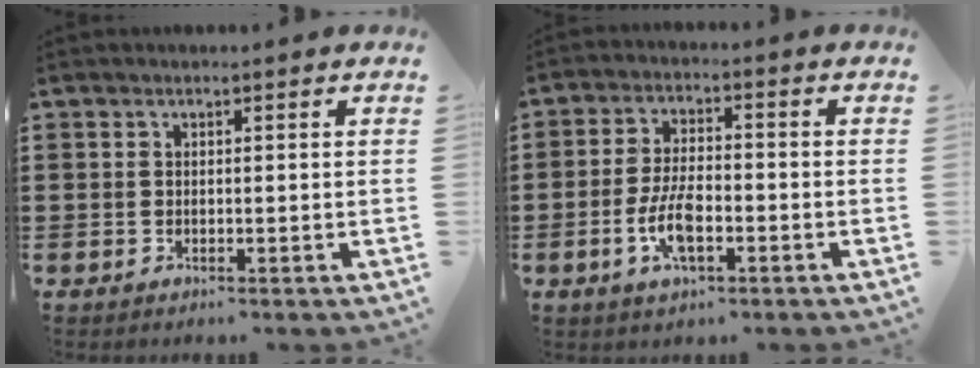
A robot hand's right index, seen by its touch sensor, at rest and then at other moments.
{"total": 6.8, "force": [-2.4, 2.8, 5.7], "torque": [-0.129, -0.002, -0.049]}